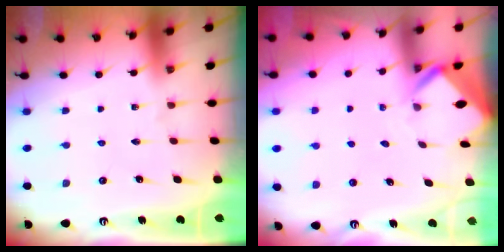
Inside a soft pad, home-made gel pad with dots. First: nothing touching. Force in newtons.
{"total": 2.7, "press": 2.7, "slide": 0.2}